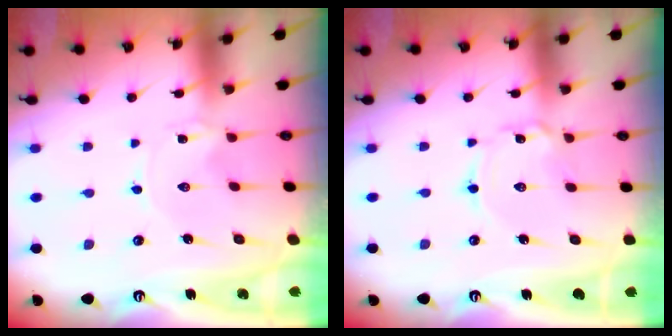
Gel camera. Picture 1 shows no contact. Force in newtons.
{"total": 2.4, "press": 2.4, "slide": 0.1}